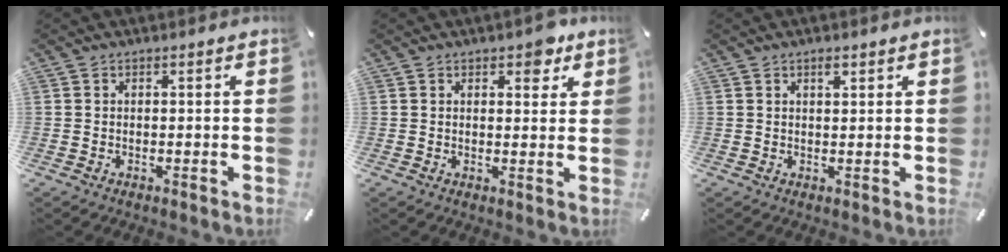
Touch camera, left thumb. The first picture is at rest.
{"total": 4.4, "force": [2.8, 2.5, 2.2], "torque": [-0.012, -0.012, 0.041]}
{"total": 1.7, "force": [1.1, 0.6, 1.1], "torque": [-0.016, -0.004, 0.019]}